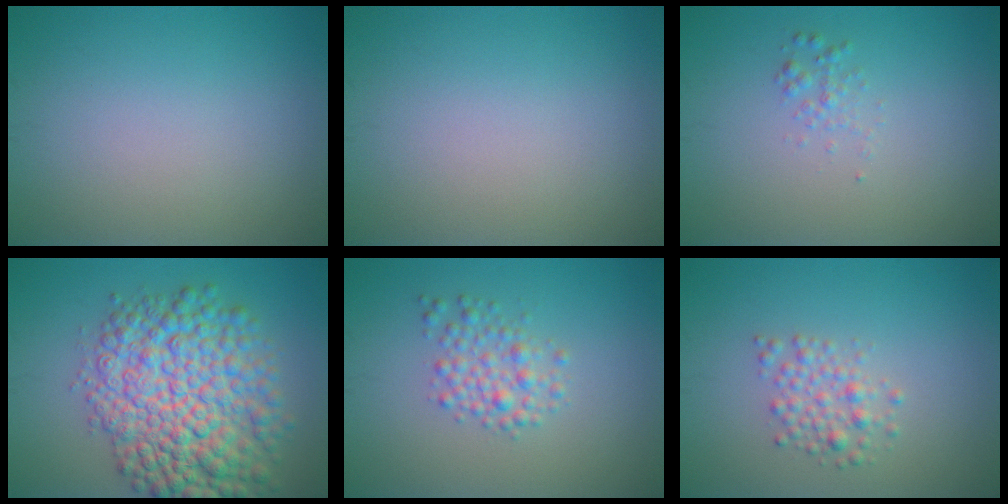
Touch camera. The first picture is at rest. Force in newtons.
{"total": 0.0}
{"total": 1.0, "press": 1.0, "slide": 0.0}
{"total": 10.9, "press": 10.9, "slide": 0.2}
{"total": 2.6, "press": 2.6, "slide": 0.1}
{"total": 2.2, "press": 2.2, "slide": 0.0}